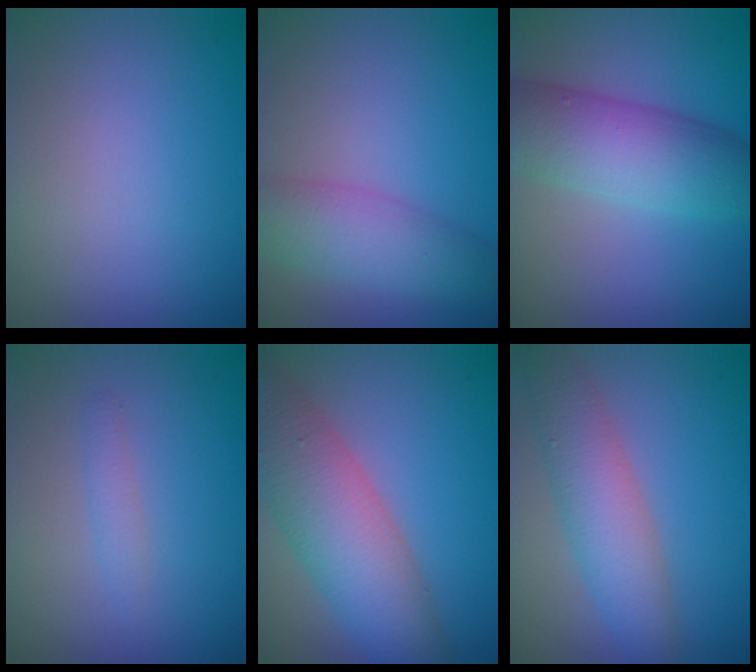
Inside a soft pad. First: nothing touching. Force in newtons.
{"total": 4.8, "press": 4.8, "slide": 0.1}
{"total": 7.2, "press": 7.2, "slide": 0.1}
{"total": 1.1, "press": 1.1, "slide": 0.0}
{"total": 8.1, "press": 8.1, "slide": 0.3}
{"total": 5.0, "press": 5.0, "slide": 0.1}